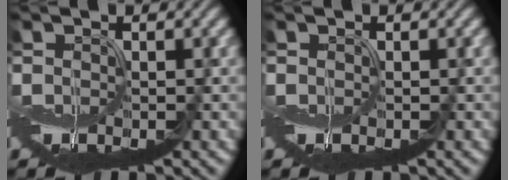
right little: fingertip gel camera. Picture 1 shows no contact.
{"total": 0.0}